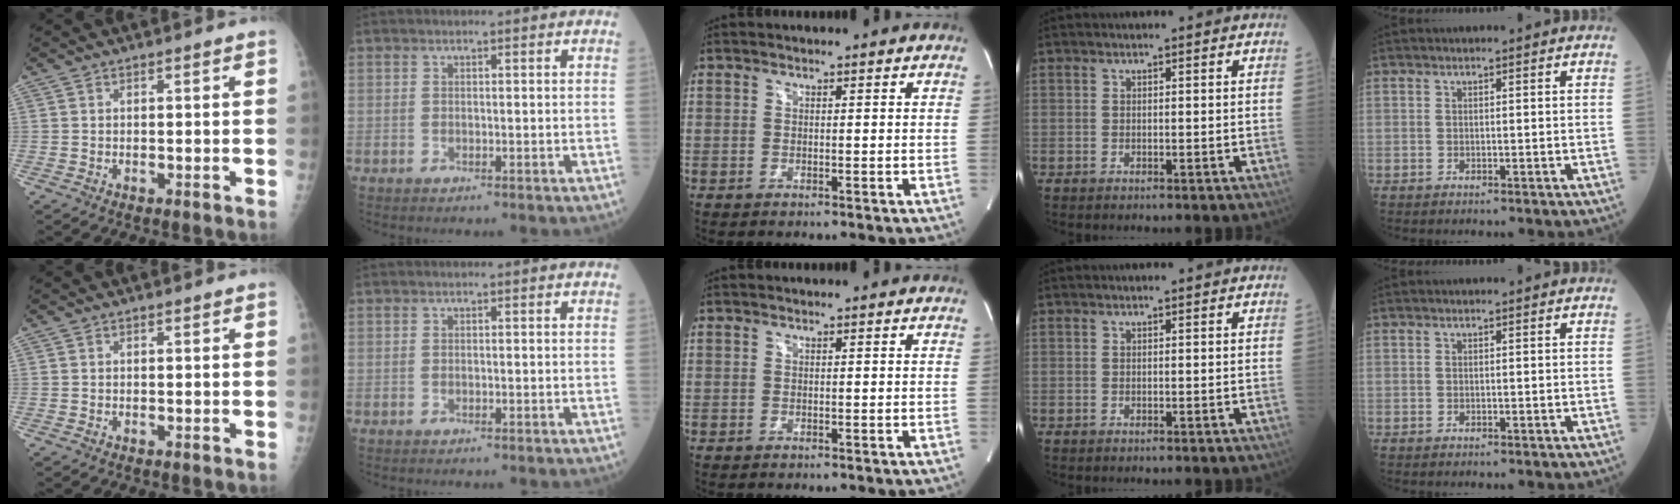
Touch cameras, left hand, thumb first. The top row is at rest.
{}